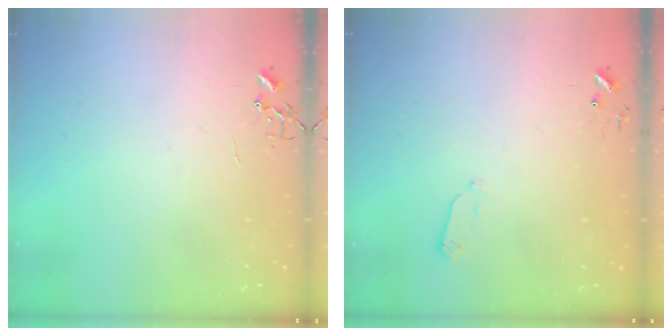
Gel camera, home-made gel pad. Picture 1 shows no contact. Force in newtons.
{"total": 3.7, "press": 3.6, "slide": 0.8}